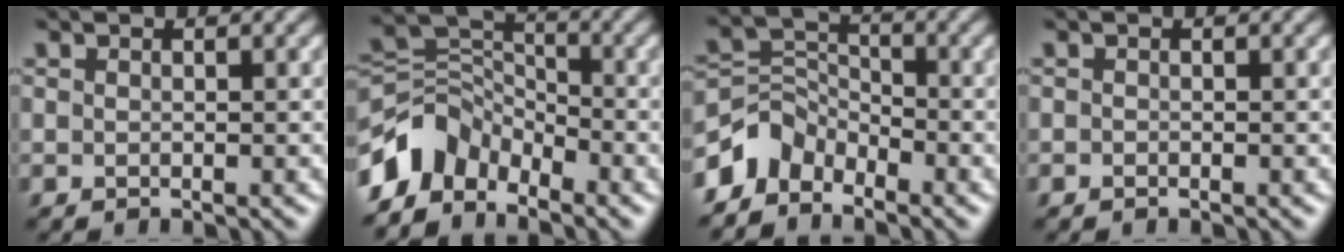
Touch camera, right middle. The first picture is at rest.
{"total": 5.3, "force": [-4.0, 3.0, 1.7], "torque": [-0.029, 0.005, -0.088]}
{"total": 3.9, "force": [-3.0, 2.3, 0.9], "torque": [-0.017, 0.006, -0.071]}
{"total": 0.0}